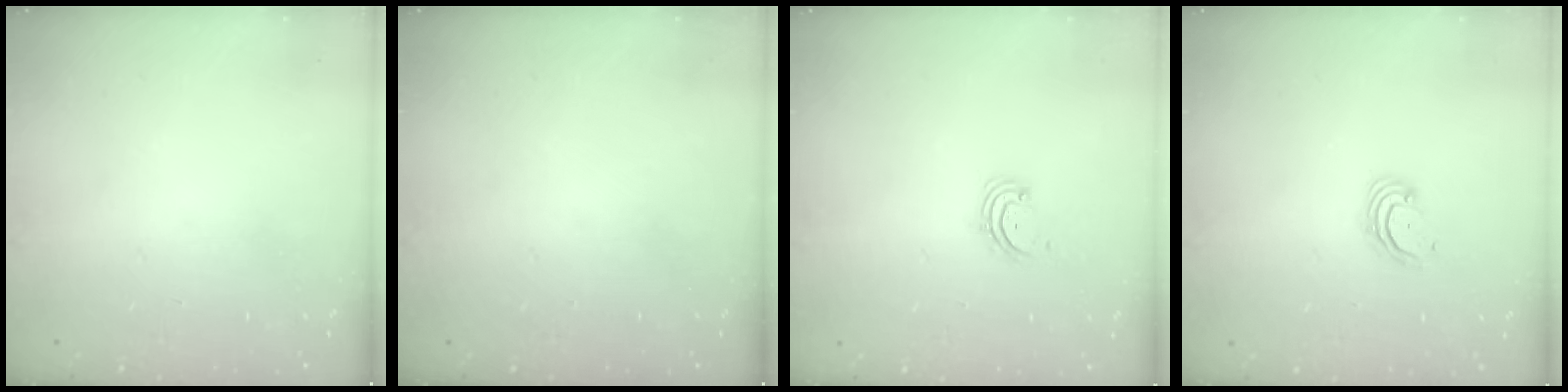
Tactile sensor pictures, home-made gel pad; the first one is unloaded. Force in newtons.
{"total": 0.0}
{"total": 2.1, "press": 2.1, "slide": 0.3}
{"total": 2.7, "press": 2.7, "slide": 0.3}